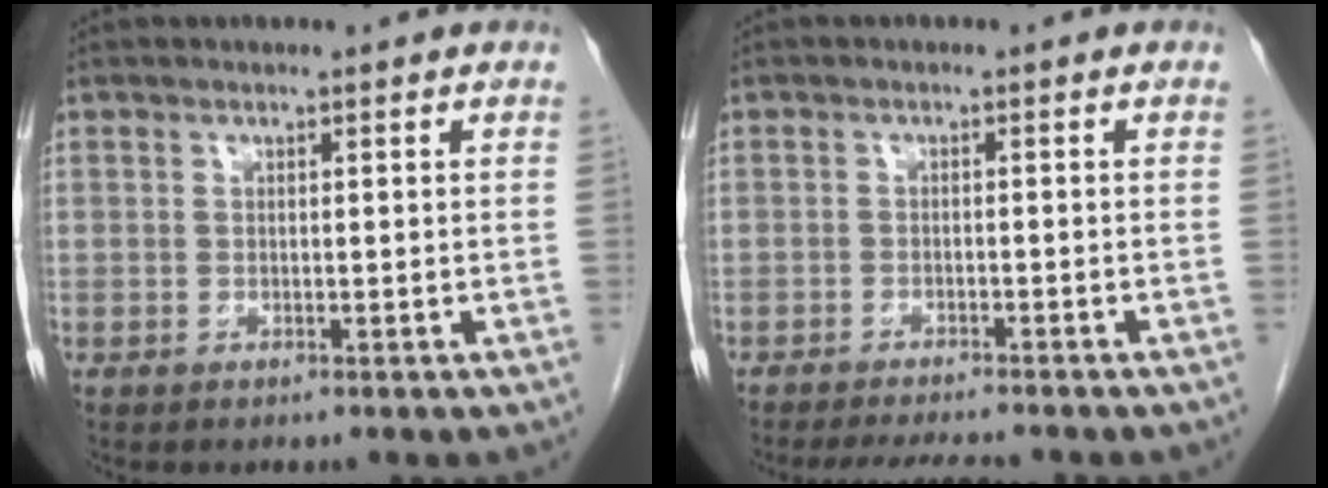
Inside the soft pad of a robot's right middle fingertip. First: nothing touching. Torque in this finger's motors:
{"motor_torque": [0.02, -0.02, 0.02, 0.02]}